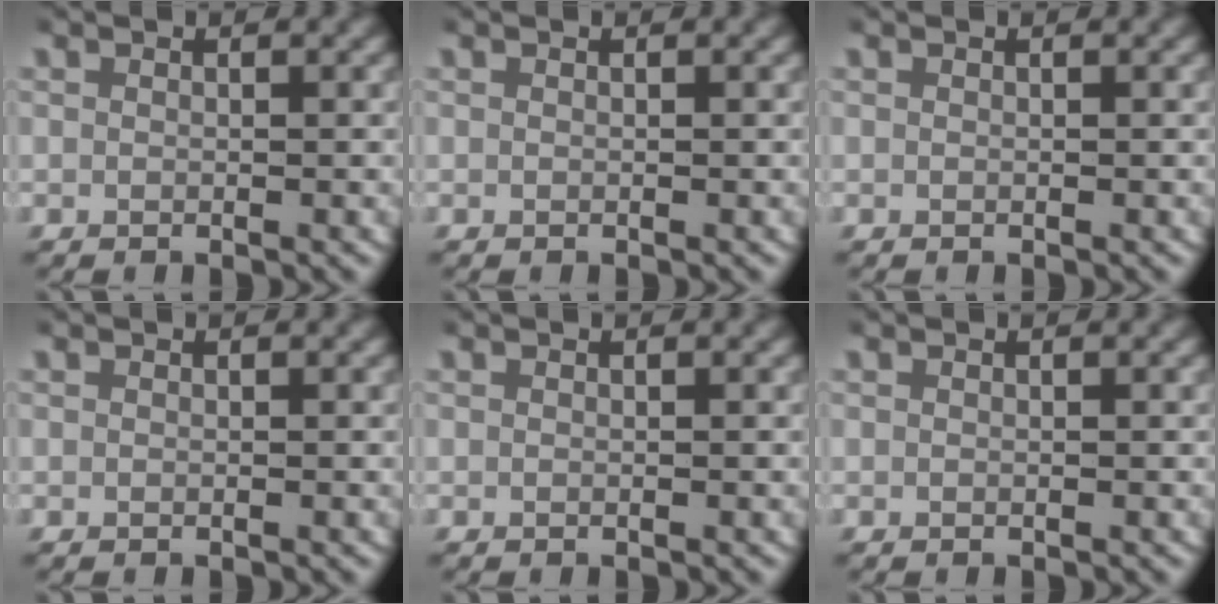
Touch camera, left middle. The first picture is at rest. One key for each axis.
{"total": 0.0}
{"total": 0.0}
{"total": 0.0}
{"total": 0.0}
{"total": 0.0}